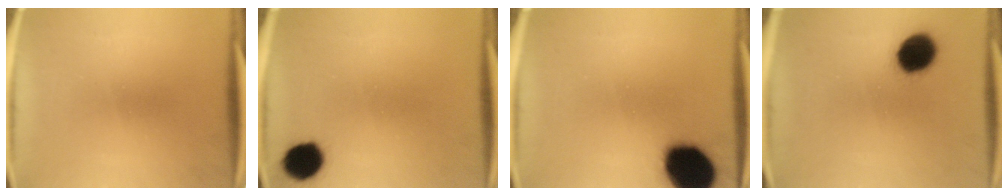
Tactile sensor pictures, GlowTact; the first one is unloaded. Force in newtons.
{"total": 9.2}
{"total": 19.2}
{"total": 10.7}